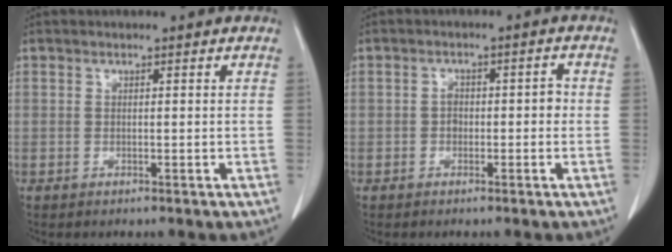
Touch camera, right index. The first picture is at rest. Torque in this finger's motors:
{"motor_torque": [0.39, -0.25, 0.00, 0.01]}